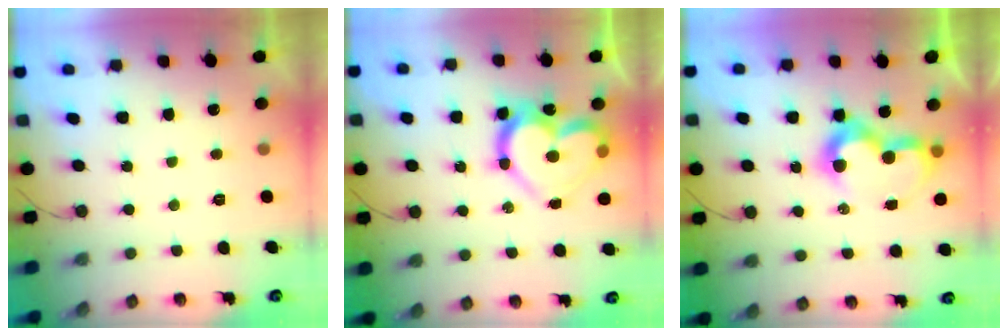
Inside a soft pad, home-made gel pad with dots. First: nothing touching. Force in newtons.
{"total": 18.1, "press": 18.0, "slide": 2.1}
{"total": 10.0, "press": 10.0, "slide": 1.1}